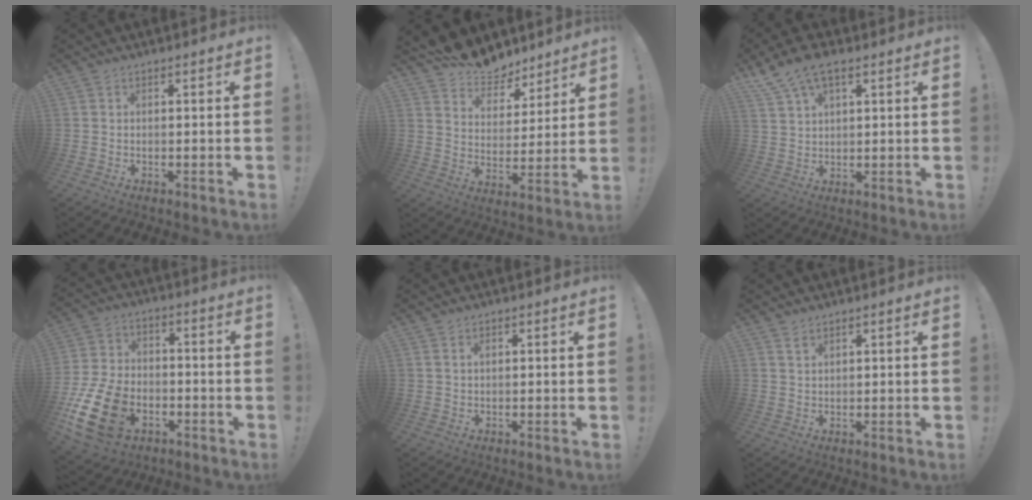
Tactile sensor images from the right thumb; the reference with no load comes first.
{"total": 10.9, "force": [9.4, 5.3, 2.1], "torque": [-0.045, -0.076, 0.179]}
{"total": 8.3, "force": [5.1, 3.6, 5.4], "torque": [-0.104, -0.013, 0.101]}
{"total": 18.6, "force": [-7.9, 12.3, 11.6], "torque": [-0.216, 0.053, -0.129]}
{"total": 1.0, "force": [0.3, 0.4, 0.9], "torque": [-0.018, 0.002, 0.004]}
{"total": 2.2, "force": [1.6, 0.8, 1.3], "torque": [-0.025, -0.006, 0.029]}